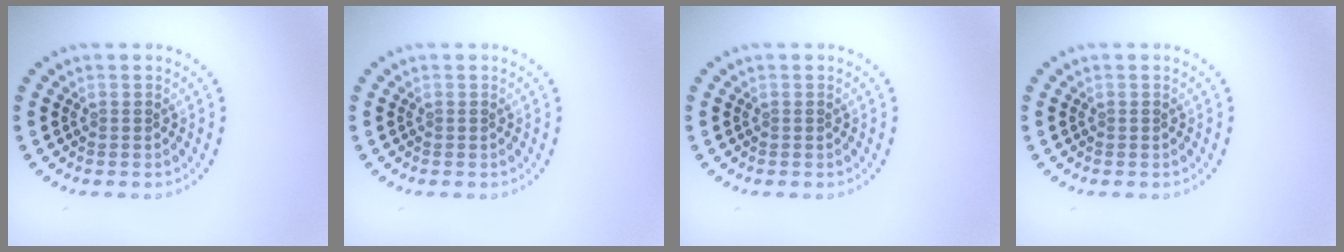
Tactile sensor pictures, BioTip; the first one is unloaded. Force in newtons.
{"total": 0.0}
{"total": 0.0}
{"total": 0.0}